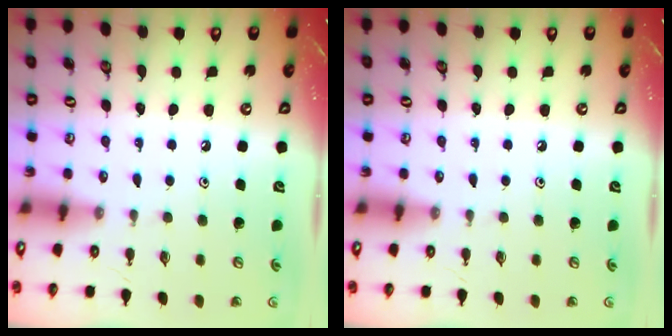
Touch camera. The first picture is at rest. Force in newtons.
{"total": 0.0}